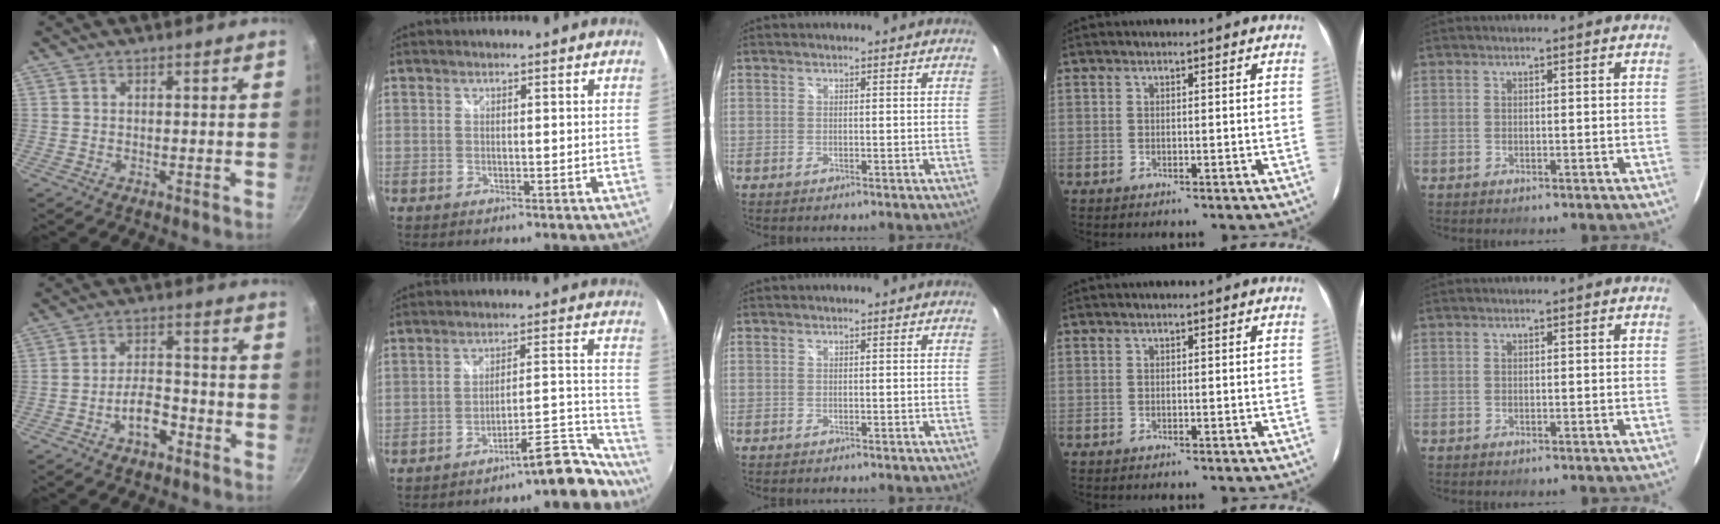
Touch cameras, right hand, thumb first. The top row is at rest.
{"thumb": {"total": 6.5, "force": [-3.5, 3.2, 4.4], "torque": [-0.058, 0.033, -0.061]}, "index": {"total": 12.1, "force": [-11.5, 1.5, 3.5], "torque": [-0.021, 0.049, -0.158]}}